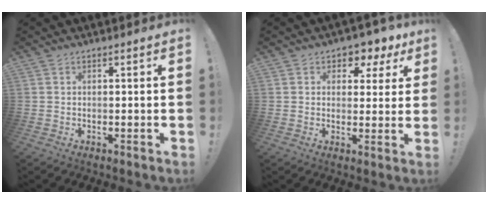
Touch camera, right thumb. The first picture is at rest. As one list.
[{"total": 4.9, "force": [2.8, 3.7, 1.9], "torque": [-0.009, -0.026, 0.047]}]